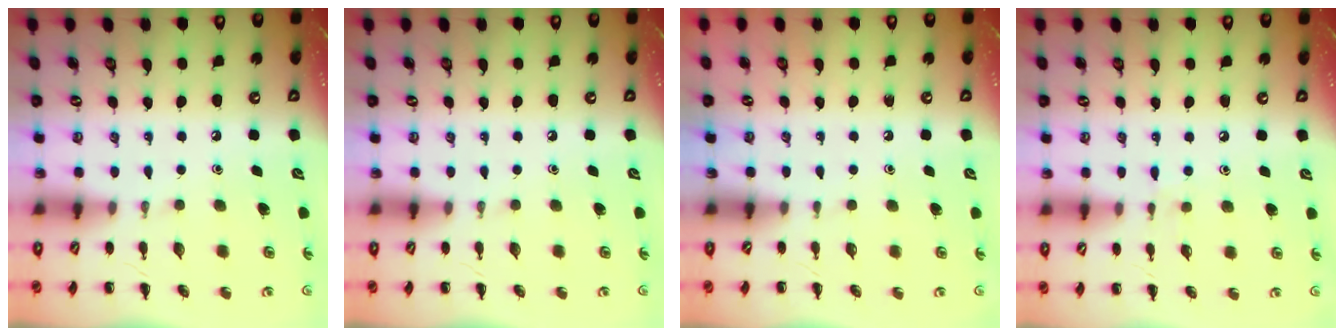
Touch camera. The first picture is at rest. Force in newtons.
{"total": 0.0}
{"total": 0.0}
{"total": 3.7, "press": 3.4, "slide": 1.5}